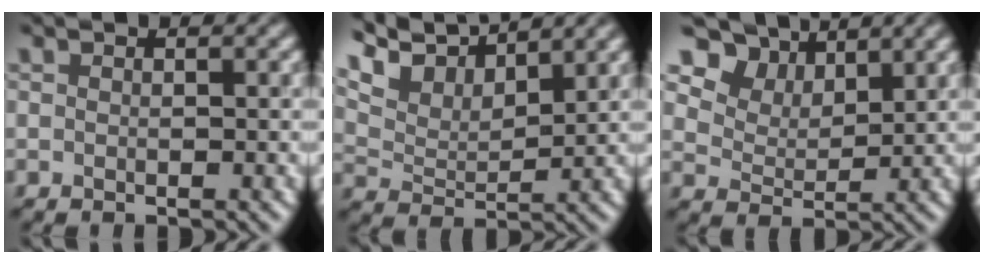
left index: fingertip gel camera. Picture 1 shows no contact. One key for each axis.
{"total": 7.2, "fx": 6.5, "fy": 1.6, "fz": 2.7, "tx": -0.069, "ty": 0.016, "tz": 0.110}
{"total": 8.9, "fx": 6.5, "fy": 4.8, "fz": 3.6, "tx": -0.094, "ty": 0.005, "tz": 0.119}